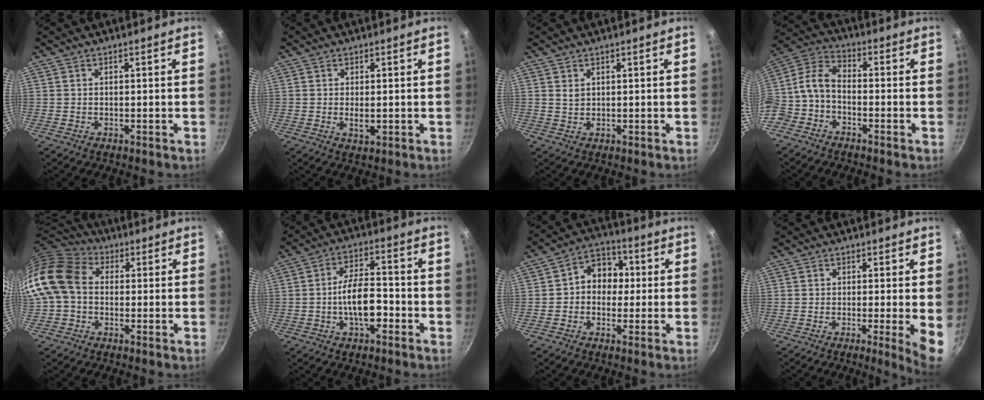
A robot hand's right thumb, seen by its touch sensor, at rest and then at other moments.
{"total": 2.5, "force": [-0.2, 1.1, 2.3], "torque": [-0.040, -0.004, 0.000]}
{"total": 1.3, "force": [0.7, 0.8, 0.7], "torque": [-0.012, -0.003, 0.015]}
{"total": 9.1, "force": [-2.7, 5.7, 6.6], "torque": [-0.151, 0.047, -0.071]}
{"total": 14.2, "force": [0.2, 11.0, 8.9], "torque": [-0.163, 0.030, -0.015]}
{"total": 9.4, "force": [-2.8, 4.3, 7.8], "torque": [-0.119, 0.033, -0.052]}
{"total": 8.5, "force": [0.3, 7.0, 4.8], "torque": [-0.024, 0.020, -0.012]}
{"total": 6.0, "force": [-0.8, 0.4, 5.9], "torque": [-0.077, -0.011, -0.012]}